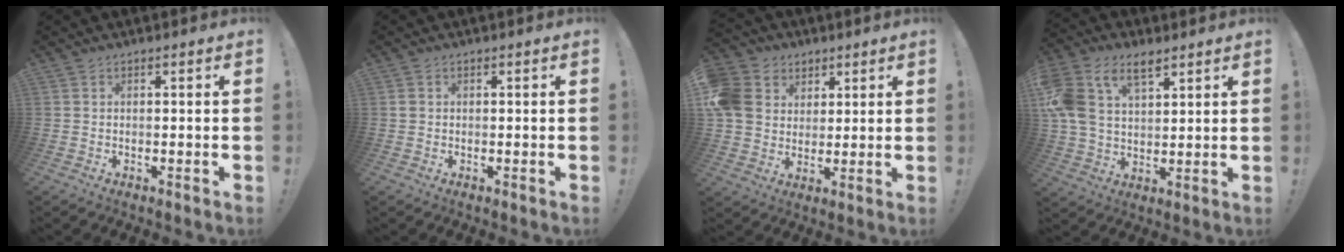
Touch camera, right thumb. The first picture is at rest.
{"total": 0.9, "force": [0.1, 0.8, 0.3], "torque": [-0.005, 0.003, 0.002]}
{"total": 12.9, "force": [3.6, 11.3, 4.8], "torque": [-0.086, -0.005, 0.079]}
{"total": 14.8, "force": [7.2, 9.3, 8.8], "torque": [-0.180, -0.021, 0.142]}